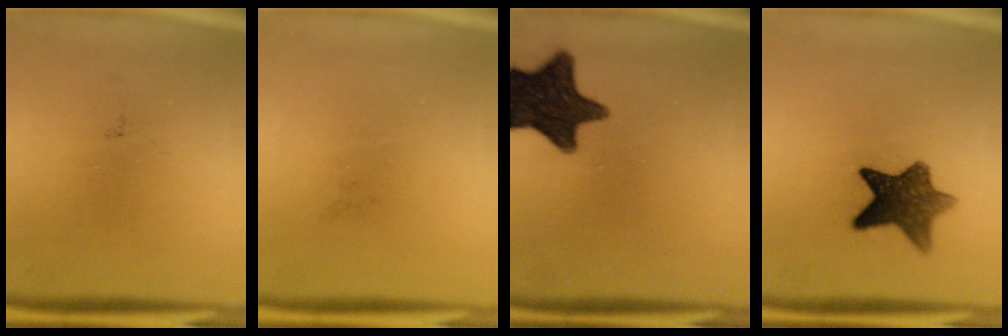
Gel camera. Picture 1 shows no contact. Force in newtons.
{"total": 0.0}
{"total": 14.8}
{"total": 9.3}